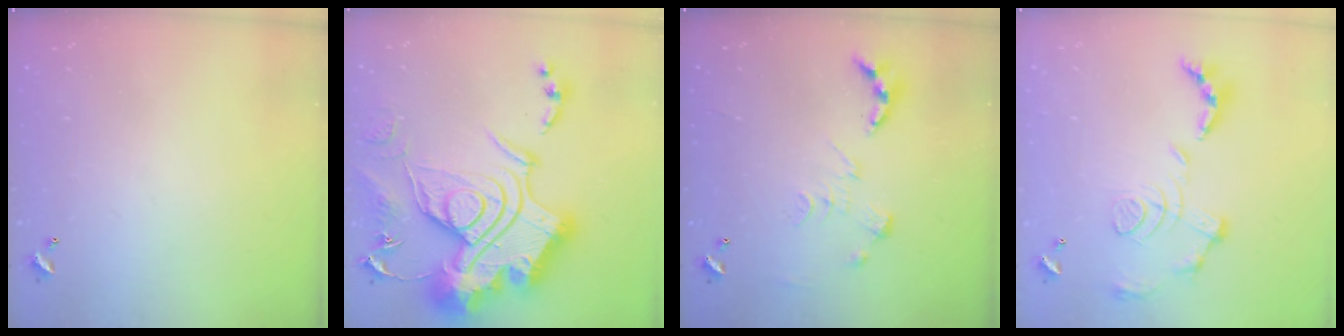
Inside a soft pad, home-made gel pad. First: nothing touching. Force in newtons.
{"total": 1.1, "press": 1.1, "slide": 0.0}
{"total": 0.0}
{"total": 1.5, "press": 0.8, "slide": 1.3}